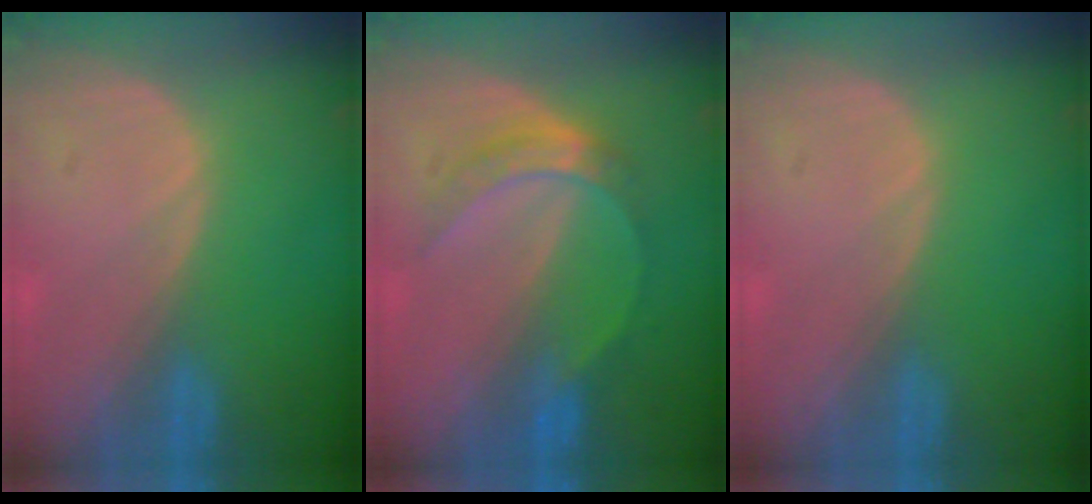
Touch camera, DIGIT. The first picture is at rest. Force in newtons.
{"total": 5.0, "press": 4.7, "slide": 1.6}
{"total": 0.0}